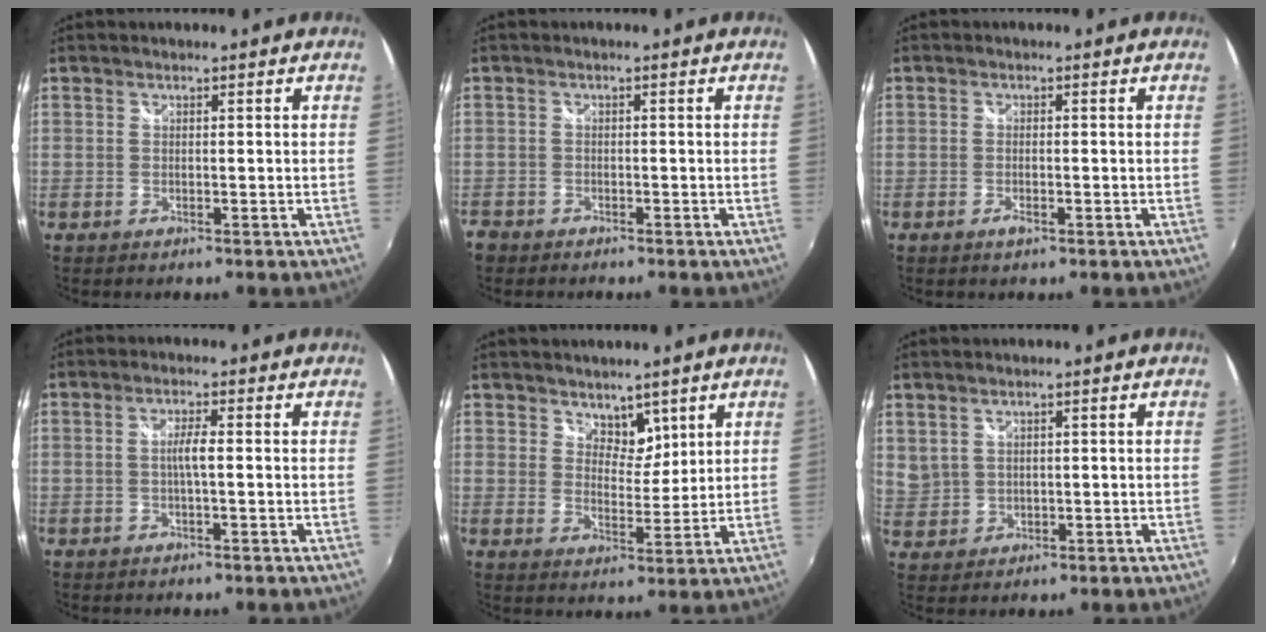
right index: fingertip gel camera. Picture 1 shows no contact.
{"total": 2.8, "force": [-2.2, 1.7, 0.2], "torque": [-0.015, -0.002, -0.046]}
{"total": 1.7, "force": [-0.8, 0.6, 1.3], "torque": [-0.026, -0.003, -0.014]}
{"total": 2.5, "force": [-0.3, -0.1, 2.5], "torque": [-0.047, 0.002, -0.007]}
{"total": 4.6, "force": [3.4, 2.8, 1.4], "torque": [-0.011, -0.002, 0.059]}
{"total": 5.3, "force": [2.6, 4.0, 2.2], "torque": [-0.045, 0.007, 0.065]}